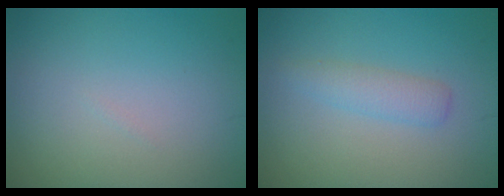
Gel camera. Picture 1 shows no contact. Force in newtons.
{"total": 1.8, "press": 1.8, "slide": 0.1}